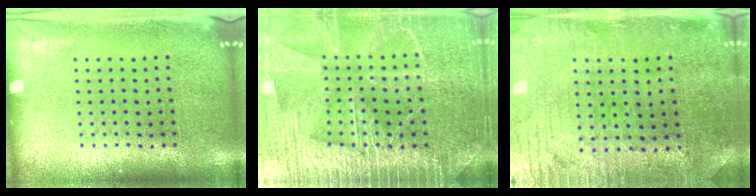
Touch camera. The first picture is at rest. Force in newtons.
{"total": 6.3, "press": 6.3, "slide": 0.7}
{"total": 0.9, "press": 0.7, "slide": 0.6}